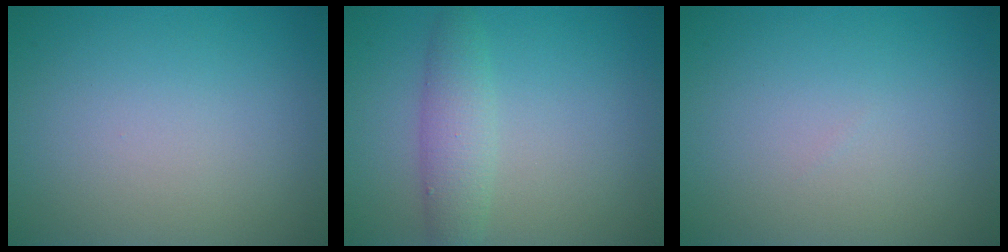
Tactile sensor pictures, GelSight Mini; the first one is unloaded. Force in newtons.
{"total": 2.9, "press": 2.9, "slide": 0.0}
{"total": 0.0}